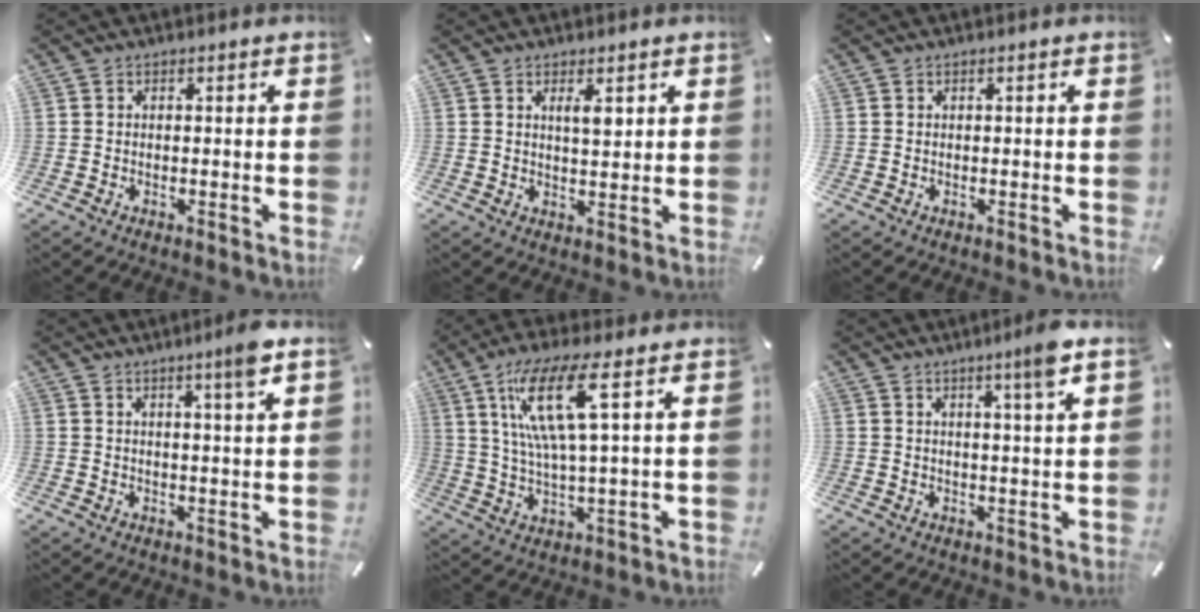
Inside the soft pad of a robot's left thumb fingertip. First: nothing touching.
{"total": 4.0, "force": [1.8, 1.6, 3.2], "torque": [-0.053, -0.004, 0.027]}
{"total": 0.0}
{"total": 5.8, "force": [3.5, 0.0, 4.7], "torque": [-0.082, -0.009, 0.053]}
{"total": 15.4, "force": [5.7, 3.0, 14.0], "torque": [-0.290, -0.001, 0.089]}
{"total": 6.3, "force": [3.7, -0.2, 5.0], "torque": [-0.089, -0.010, 0.057]}